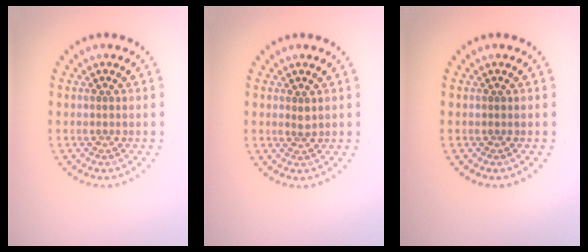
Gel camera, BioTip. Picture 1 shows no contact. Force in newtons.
{"total": 0.8, "press": 0.6, "slide": 0.6}
{"total": 0.0}